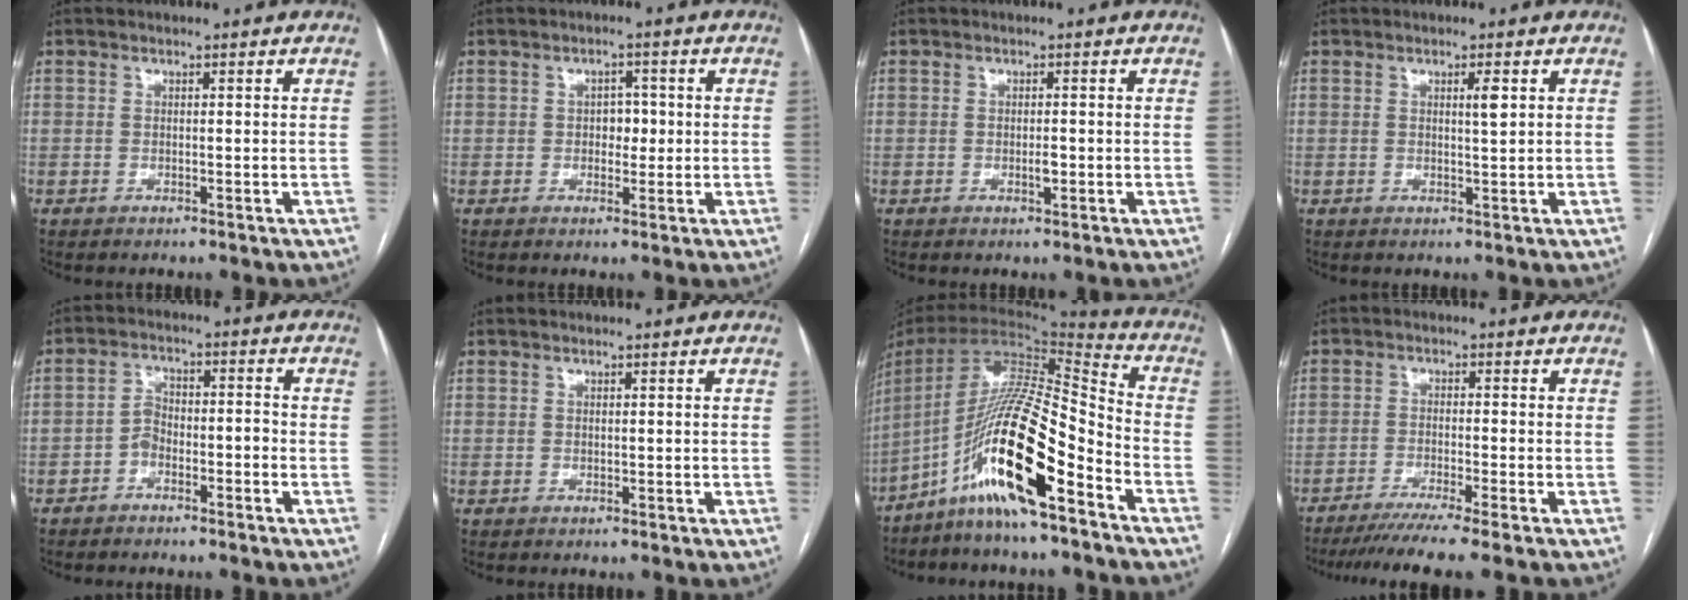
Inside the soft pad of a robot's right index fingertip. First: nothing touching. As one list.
[{"total": 2.8, "force": [0.0, 1.8, 2.1], "torque": [-0.022, 0.006, 0.000]}, {"total": 1.2, "force": [-0.3, 0.3, 1.1], "torque": [-0.021, -0.001, -0.005]}, {"total": 1.8, "force": [0.7, 0.0, 1.7], "torque": [-0.030, -0.002, 0.011]}, {"total": 3.8, "force": [-2.2, 1.9, 2.4], "torque": [-0.043, 0.022, -0.040]}, {"total": 0.0}, {"total": 19.0, "force": [-10.7, 1.8, 15.7], "torque": [-0.323, -0.008, -0.199]}, {"total": 7.8, "force": [-6.5, -1.6, 4.1], "torque": [-0.049, -0.024, -0.104]}]